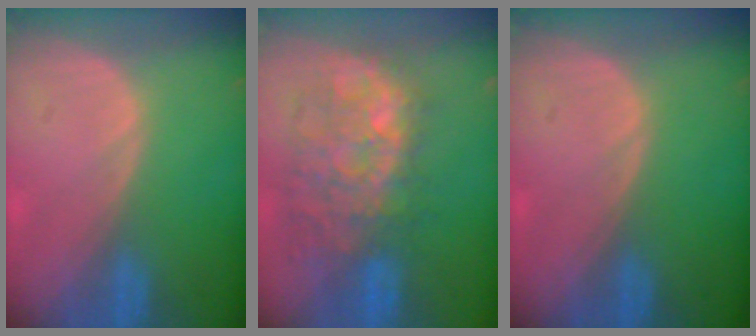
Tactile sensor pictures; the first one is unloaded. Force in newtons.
{"total": 10.5, "press": 9.9, "slide": 3.4}
{"total": 0.0}